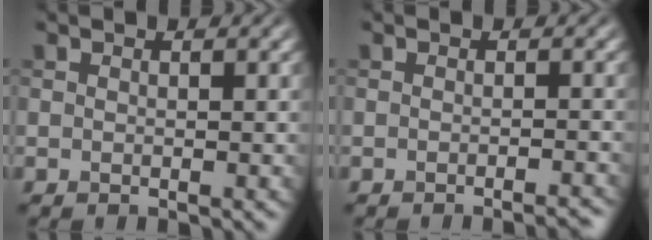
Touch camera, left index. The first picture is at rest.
{"total": 1.9, "force": [-1.4, 0.4, 1.3], "torque": [-0.003, 0.003, -0.024]}